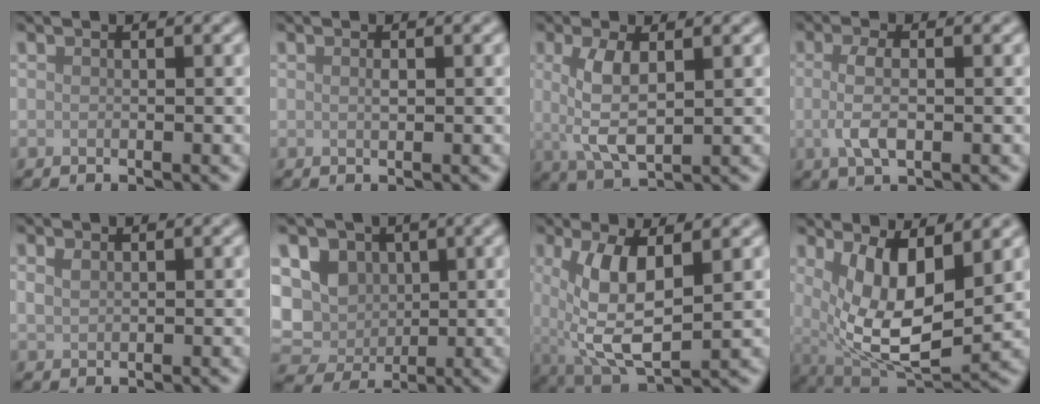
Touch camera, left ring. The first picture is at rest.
{"total": 0.6, "force": [0.1, 0.2, 0.5], "torque": [-0.011, 0.001, 0.002]}
{"total": 4.4, "force": [0.6, 1.7, 4.0], "torque": [-0.085, -0.001, 0.014]}
{"total": 3.0, "force": [-0.2, 1.2, 2.8], "torque": [-0.061, -0.003, -0.005]}
{"total": 1.1, "force": [0.5, 0.7, 0.7], "torque": [-0.017, 0.000, 0.014]}
{"total": 8.4, "force": [0.7, 7.2, 4.2], "torque": [-0.062, 0.004, -0.012]}
{"total": 7.8, "force": [1.0, 3.2, 7.1], "torque": [-0.147, -0.009, 0.020]}
{"total": 9.4, "force": [2.0, 4.2, 8.2], "torque": [-0.156, -0.023, 0.043]}